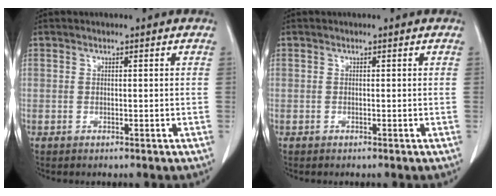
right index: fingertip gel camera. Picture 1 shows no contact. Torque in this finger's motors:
{"motor_torque": [-0.02, 0.00, 0.00, 0.00]}